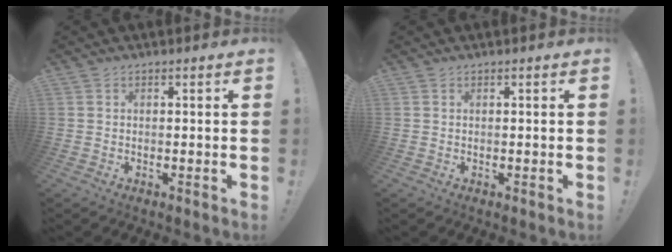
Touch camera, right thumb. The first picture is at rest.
{"total": 0.0}